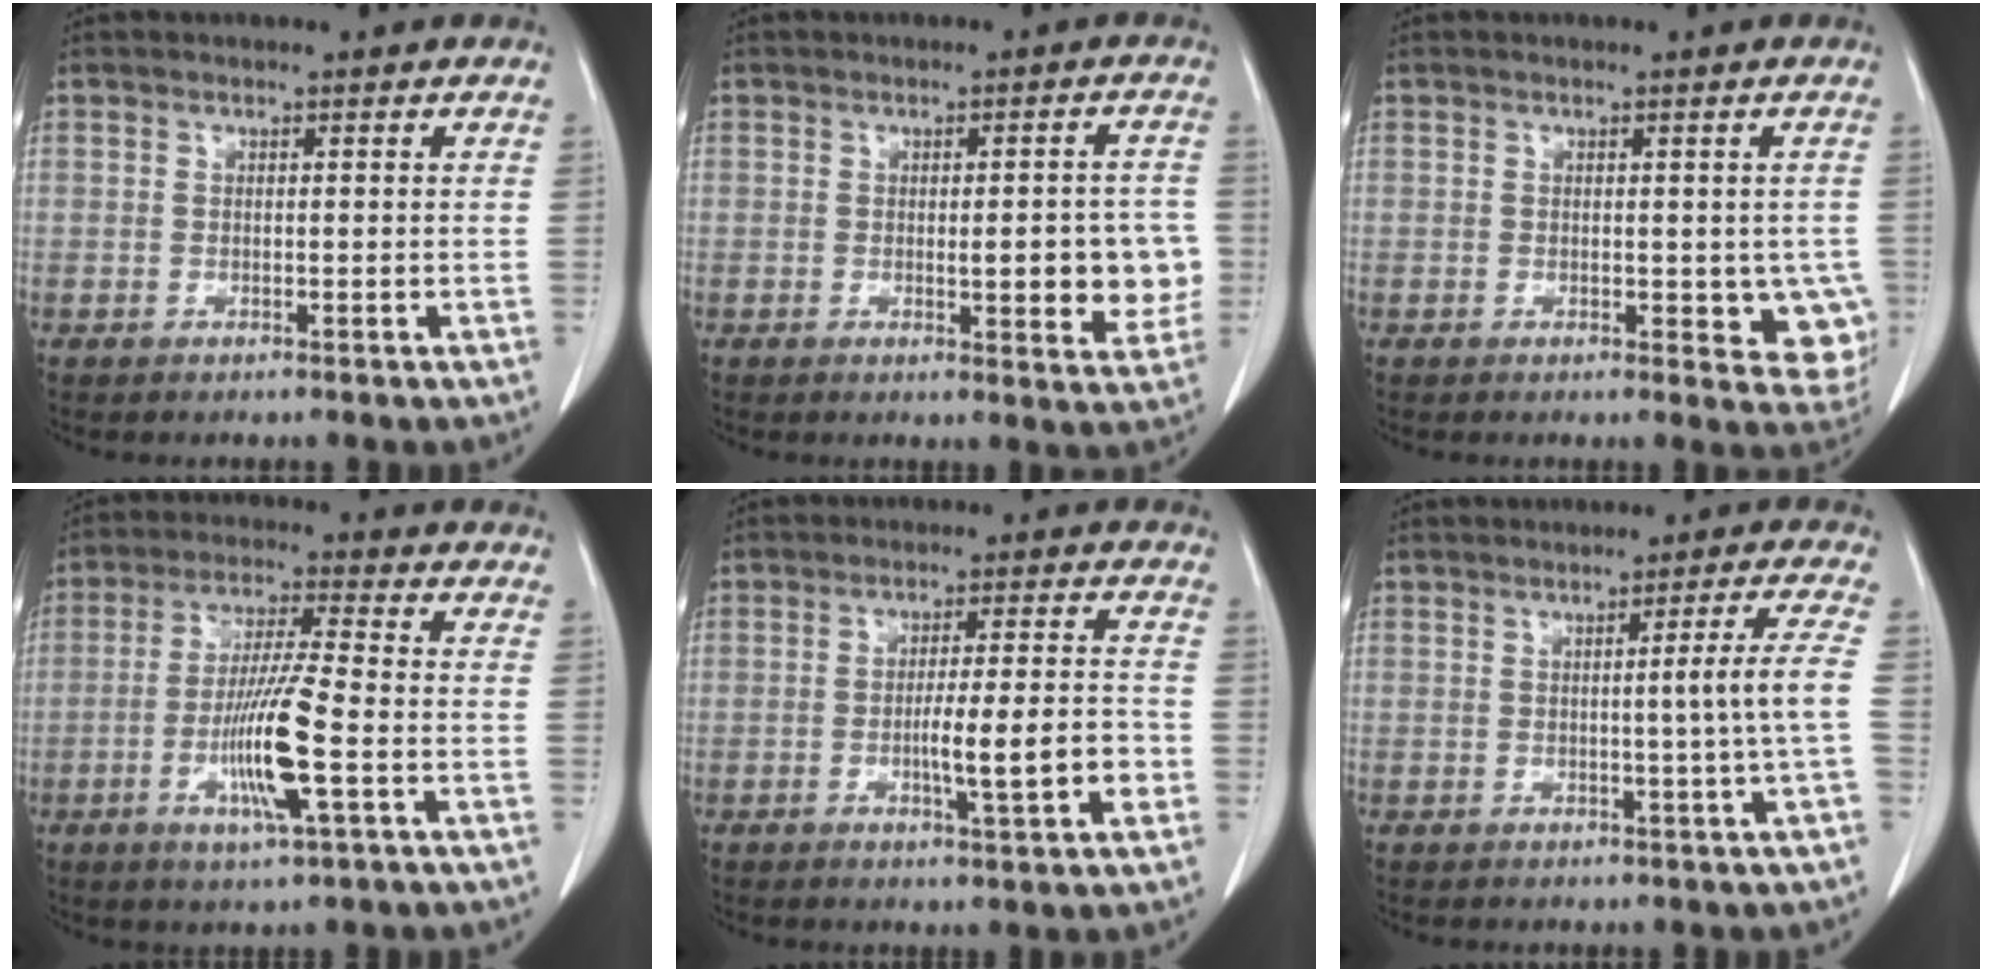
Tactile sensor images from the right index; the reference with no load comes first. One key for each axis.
{"total": 8.2, "fx": -0.9, "fy": 2.3, "fz": 7.8, "tx": -0.090, "ty": 0.003, "tz": -0.007}
{"total": 6.7, "fx": -1.0, "fy": 3.4, "fz": 5.7, "tx": -0.047, "ty": -0.009, "tz": -0.010}
{"total": 11.0, "fx": -3.3, "fy": 0.0, "fz": 10.5, "tx": -0.207, "ty": -0.013, "tz": -0.065}
{"total": 8.4, "fx": -2.4, "fy": 0.2, "fz": 8.1, "tx": -0.126, "ty": -0.001, "tz": -0.038}
{"total": 5.3, "fx": -0.5, "fy": -1.8, "fz": 5.0, "tx": -0.068, "ty": -0.003, "tz": -0.006}